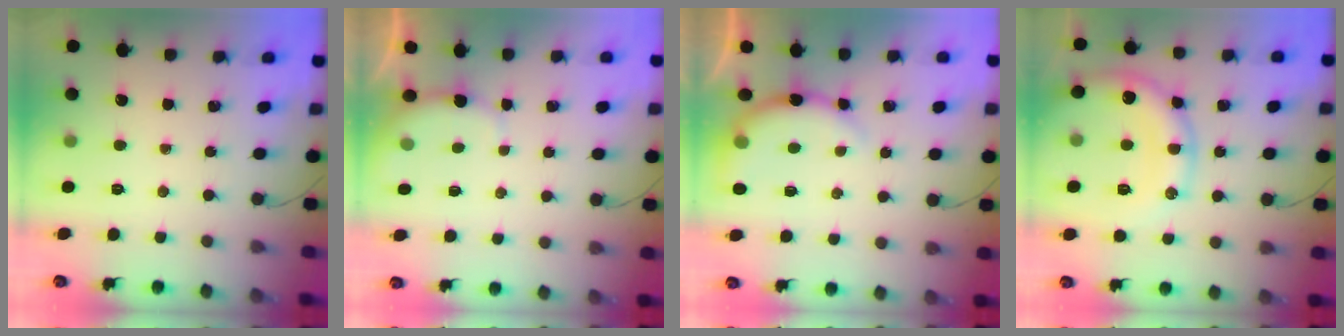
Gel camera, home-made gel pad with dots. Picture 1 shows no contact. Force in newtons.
{"total": 2.8, "press": 2.7, "slide": 0.7}
{"total": 9.1, "press": 9.0, "slide": 1.2}
{"total": 16.4, "press": 16.3, "slide": 1.0}